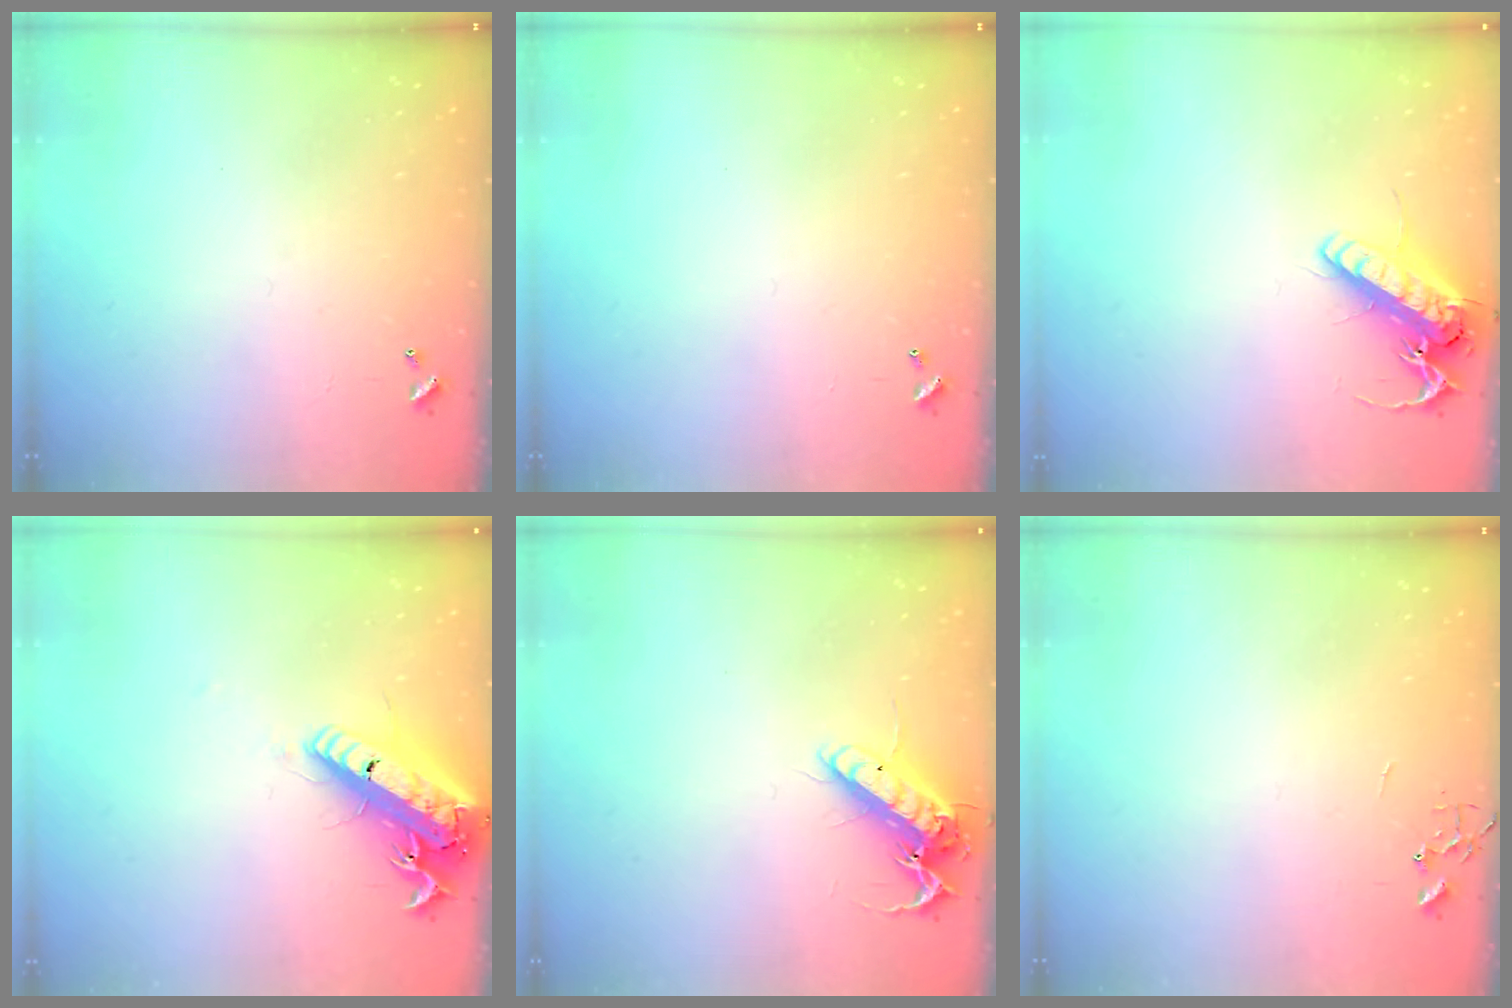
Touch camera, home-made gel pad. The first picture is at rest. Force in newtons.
{"total": 0.0}
{"total": 14.6, "press": 14.4, "slide": 2.6}
{"total": 19.5, "press": 19.2, "slide": 3.6}
{"total": 14.3, "press": 14.2, "slide": 1.9}
{"total": 0.0}